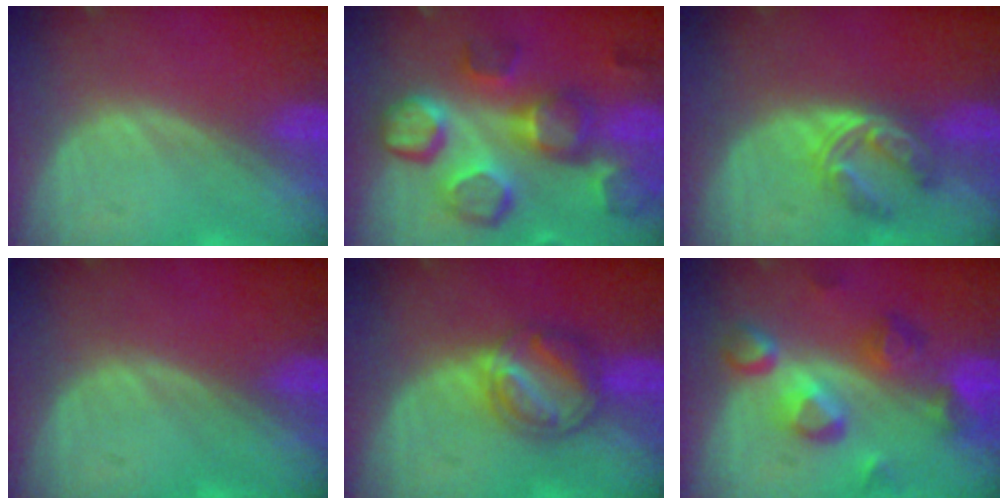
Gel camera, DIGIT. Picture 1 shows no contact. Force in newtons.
{"total": 11.6, "press": 10.9, "slide": 4.0}
{"total": 6.0, "press": 5.0, "slide": 3.3}
{"total": 0.0}
{"total": 6.0, "press": 6.0, "slide": 0.3}
{"total": 9.4, "press": 8.1, "slide": 4.6}